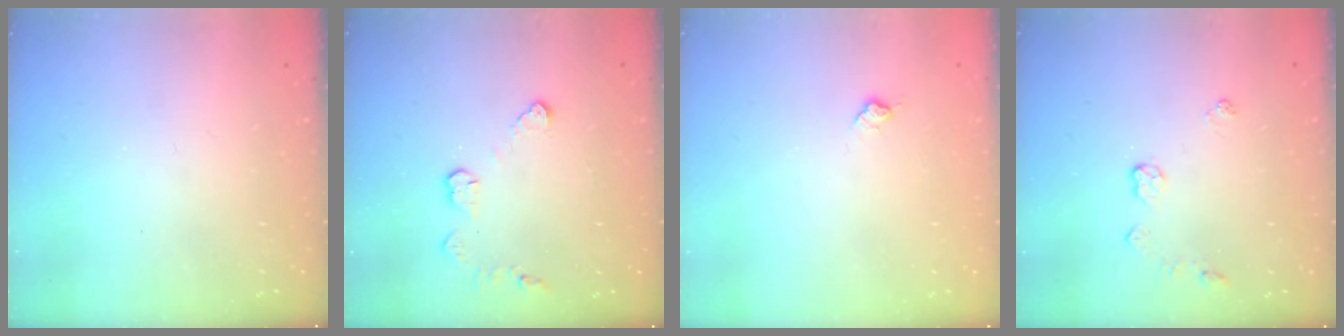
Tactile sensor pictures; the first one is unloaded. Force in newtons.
{"total": 5.1, "press": 5.1, "slide": 0.5}
{"total": 5.7, "press": 5.7, "slide": 0.7}
{"total": 3.6, "press": 3.6, "slide": 0.4}